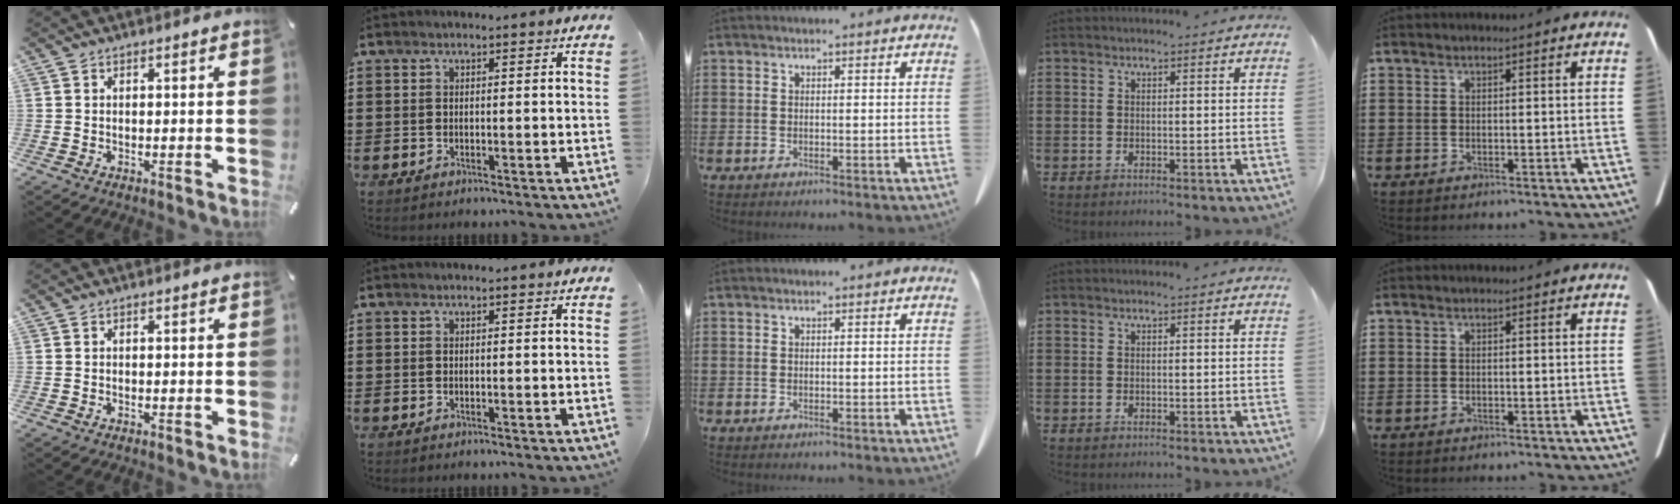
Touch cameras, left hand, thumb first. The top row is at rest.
{}